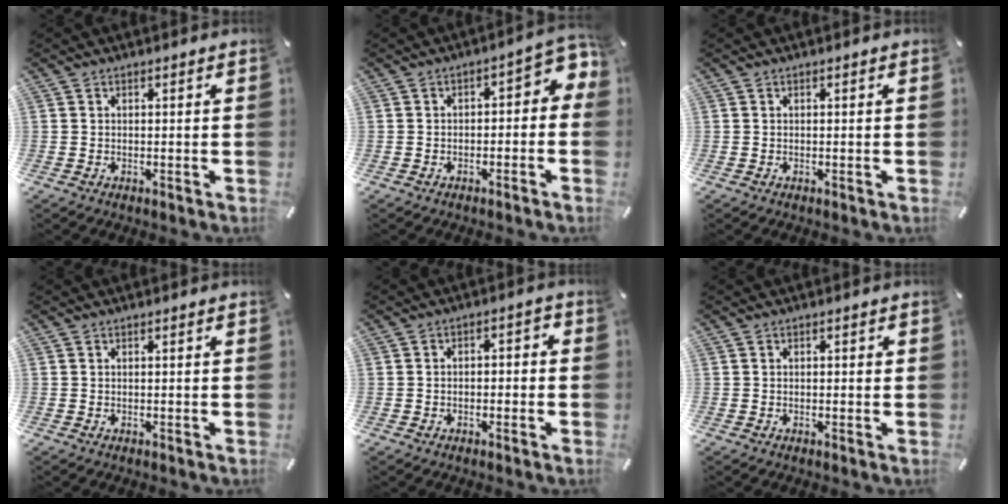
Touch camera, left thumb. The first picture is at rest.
{"total": 5.2, "force": [-0.5, 3.0, 4.2], "torque": [-0.064, -0.001, -0.016]}
{"total": 0.0}
{"total": 0.0}
{"total": 2.9, "force": [-1.8, 1.7, 1.7], "torque": [-0.029, 0.013, -0.035]}
{"total": 1.0, "force": [0.0, 0.5, 0.8], "torque": [-0.016, 0.002, -0.002]}